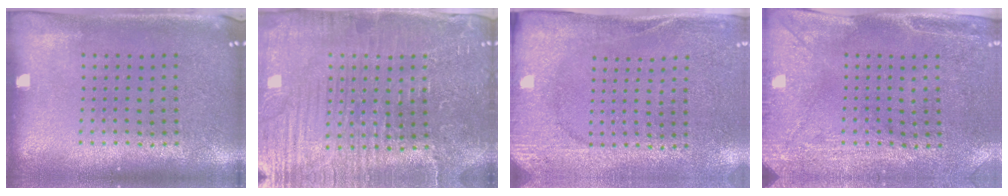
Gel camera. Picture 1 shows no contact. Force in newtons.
{"total": 4.6, "press": 4.4, "slide": 1.3}
{"total": 2.7, "press": 2.3, "slide": 1.3}
{"total": 2.9, "press": 2.3, "slide": 1.8}